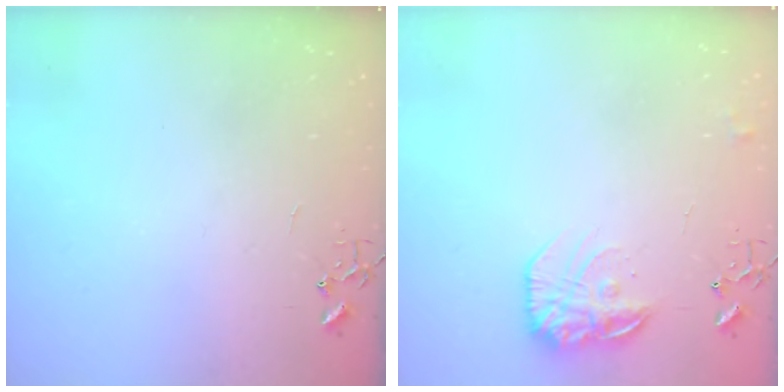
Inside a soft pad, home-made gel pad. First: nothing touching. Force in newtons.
{"total": 15.5, "press": 15.5, "slide": 1.0}